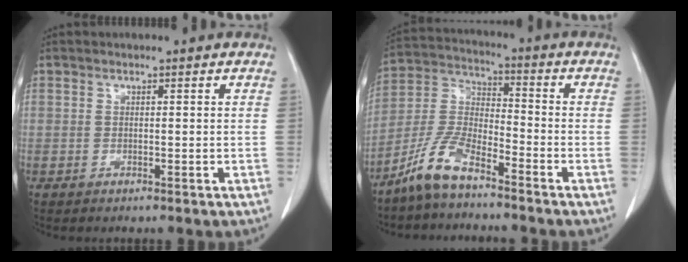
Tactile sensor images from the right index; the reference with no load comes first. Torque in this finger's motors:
{"motor_torque": [-0.19, 0.01, 0.11, 0.01]}